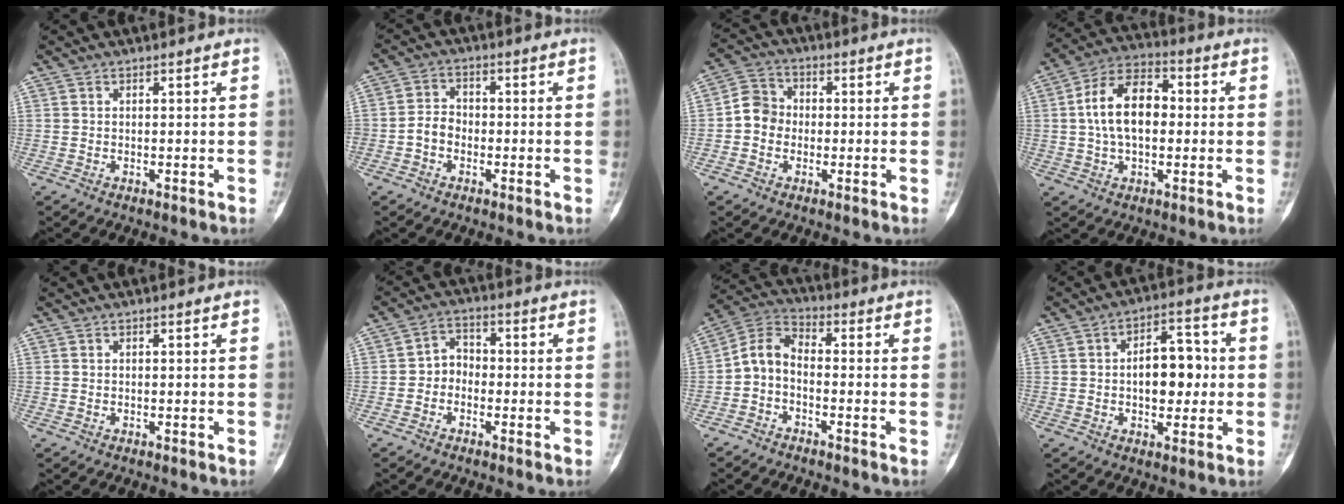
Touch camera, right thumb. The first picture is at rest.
{"total": 4.6, "force": [-1.6, 3.7, 2.2], "torque": [-0.024, 0.020, -0.039]}
{"total": 6.4, "force": [-1.0, 5.7, 2.7], "torque": [-0.023, 0.019, -0.033]}
{"total": 13.0, "force": [0.5, 8.0, 10.2], "torque": [-0.168, 0.031, 0.000]}
{"total": 0.0}
{"total": 4.7, "force": [-1.4, 4.0, 2.1], "torque": [-0.008, 0.023, -0.039]}
{"total": 6.9, "force": [-1.9, 4.6, 4.7], "torque": [-0.081, 0.035, -0.053]}
{"total": 10.8, "force": [-0.1, 6.6, 8.6], "torque": [-0.086, 0.025, -0.004]}